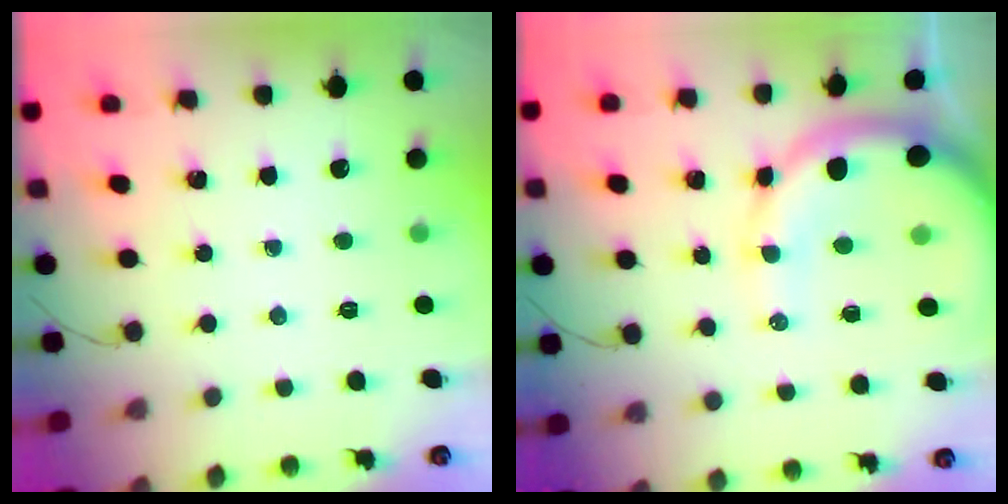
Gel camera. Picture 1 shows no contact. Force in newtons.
{"total": 13.5, "press": 13.4, "slide": 1.5}